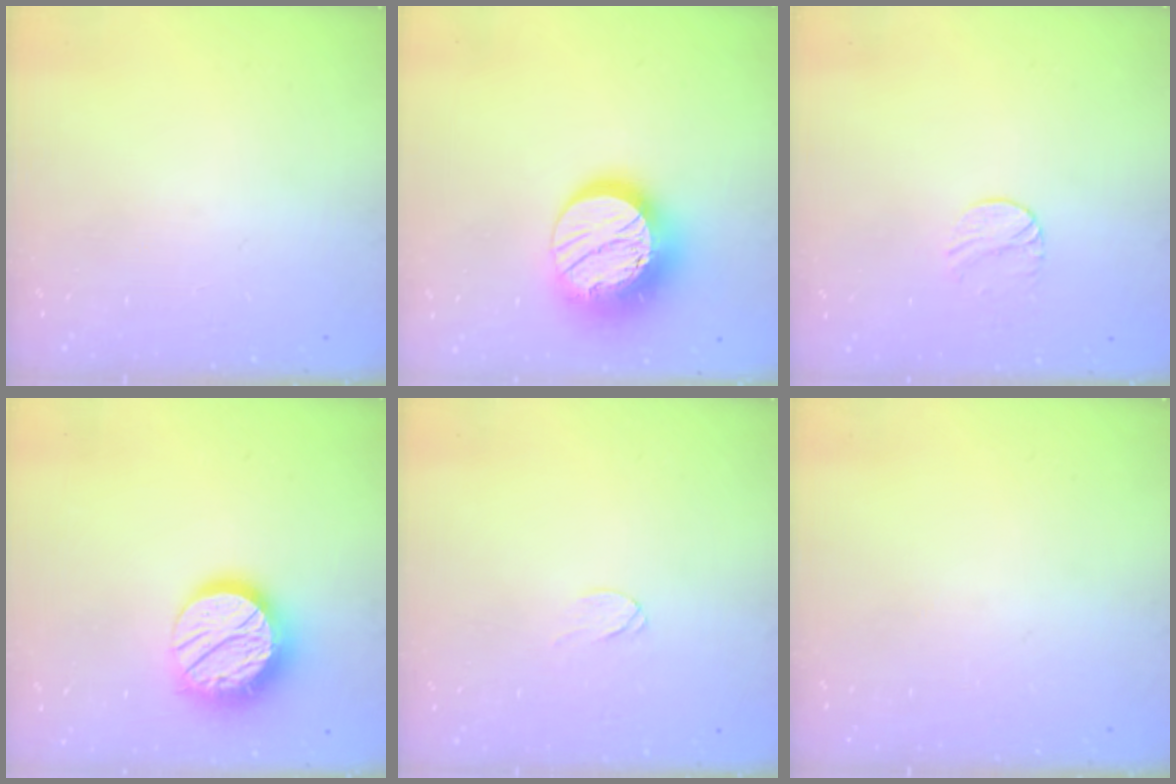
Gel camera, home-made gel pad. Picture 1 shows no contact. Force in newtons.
{"total": 18.6, "press": 18.6, "slide": 1.0}
{"total": 5.8, "press": 5.8, "slide": 0.4}
{"total": 15.9, "press": 15.9, "slide": 1.0}
{"total": 4.0, "press": 4.0, "slide": 0.4}
{"total": 0.0}